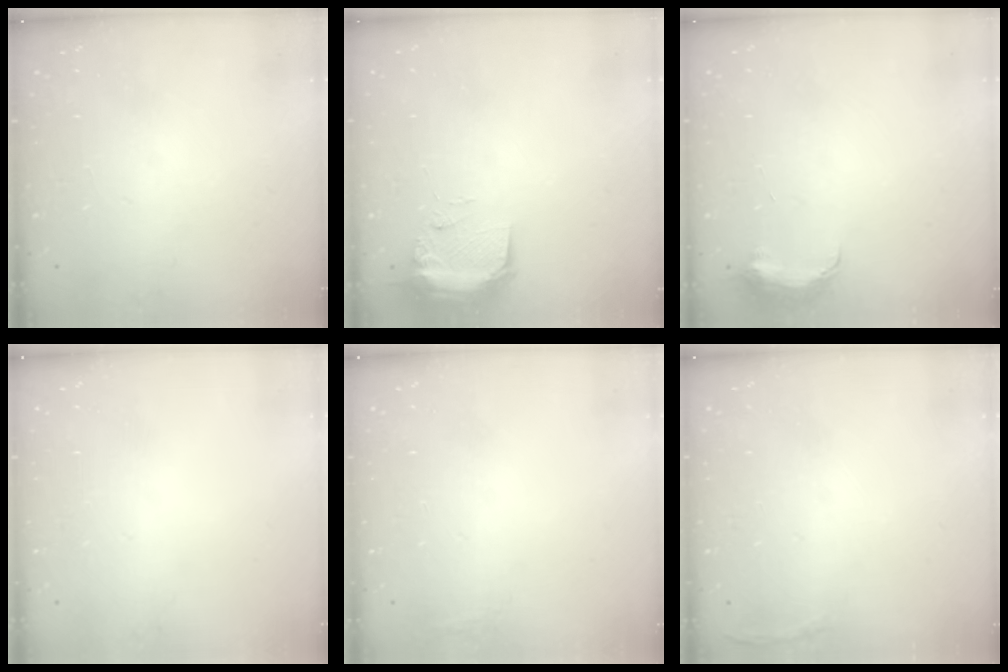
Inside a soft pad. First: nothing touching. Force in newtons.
{"total": 9.2, "press": 9.0, "slide": 1.5}
{"total": 7.0, "press": 6.9, "slide": 0.6}
{"total": 0.0}
{"total": 9.7, "press": 4.2, "slide": 8.8}
{"total": 5.2, "press": 5.1, "slide": 1.2}